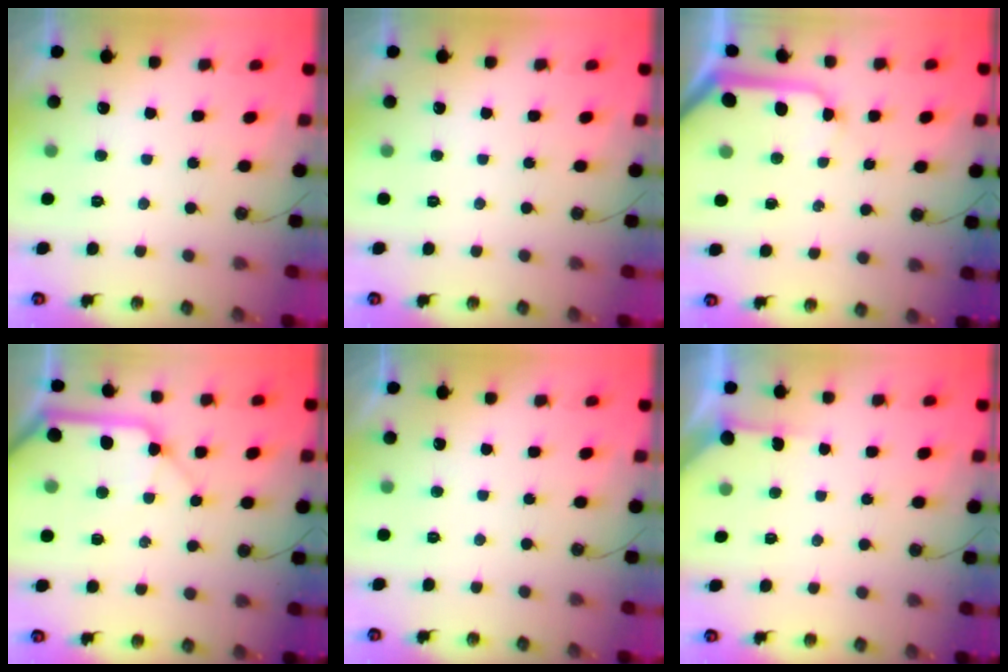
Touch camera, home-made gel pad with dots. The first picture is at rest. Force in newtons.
{"total": 0.0}
{"total": 10.1, "press": 10.0, "slide": 1.4}
{"total": 13.3, "press": 13.2, "slide": 1.7}
{"total": 0.0}
{"total": 3.0, "press": 3.0, "slide": 0.4}